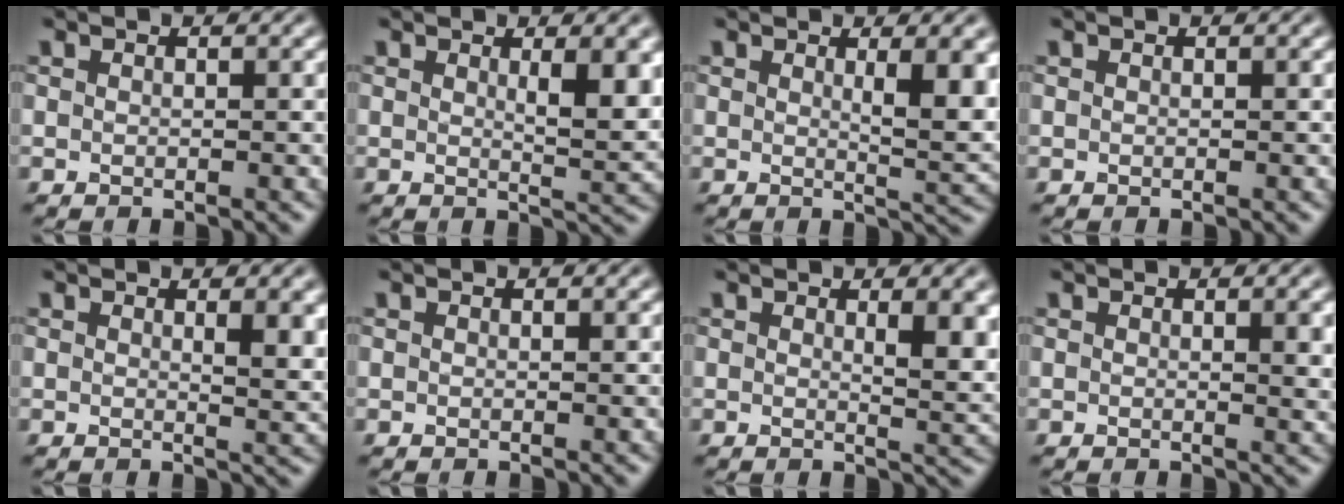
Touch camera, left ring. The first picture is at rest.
{"total": 3.8, "force": [1.3, 1.0, 3.5], "torque": [-0.047, -0.008, 0.024]}
{"total": 4.8, "force": [1.4, 1.3, 4.4], "torque": [-0.053, -0.007, 0.026]}
{"total": 0.0}
{"total": 2.9, "force": [1.1, 0.9, 2.5], "torque": [-0.026, -0.005, 0.018]}
{"total": 0.0}
{"total": 3.8, "force": [1.5, 1.2, 3.3], "torque": [-0.039, -0.006, 0.025]}
{"total": 2.5, "force": [0.5, 0.7, 2.3], "torque": [-0.023, 0.000, 0.006]}